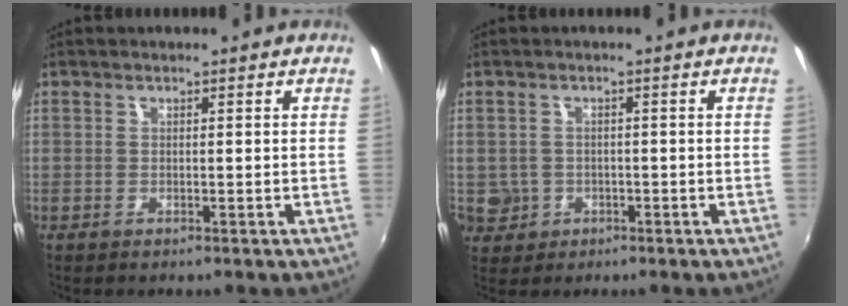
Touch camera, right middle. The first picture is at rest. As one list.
[{"total": 5.2, "force": [-1.0, 4.9, 1.3], "torque": [-0.038, 0.000, -0.006]}]